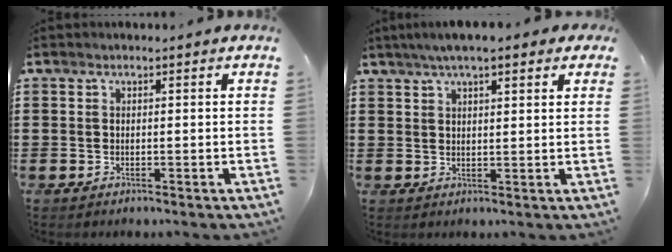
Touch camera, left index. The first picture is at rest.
{"total": 4.5, "force": [3.1, 0.9, 3.2], "torque": [-0.067, 0.004, 0.054]}